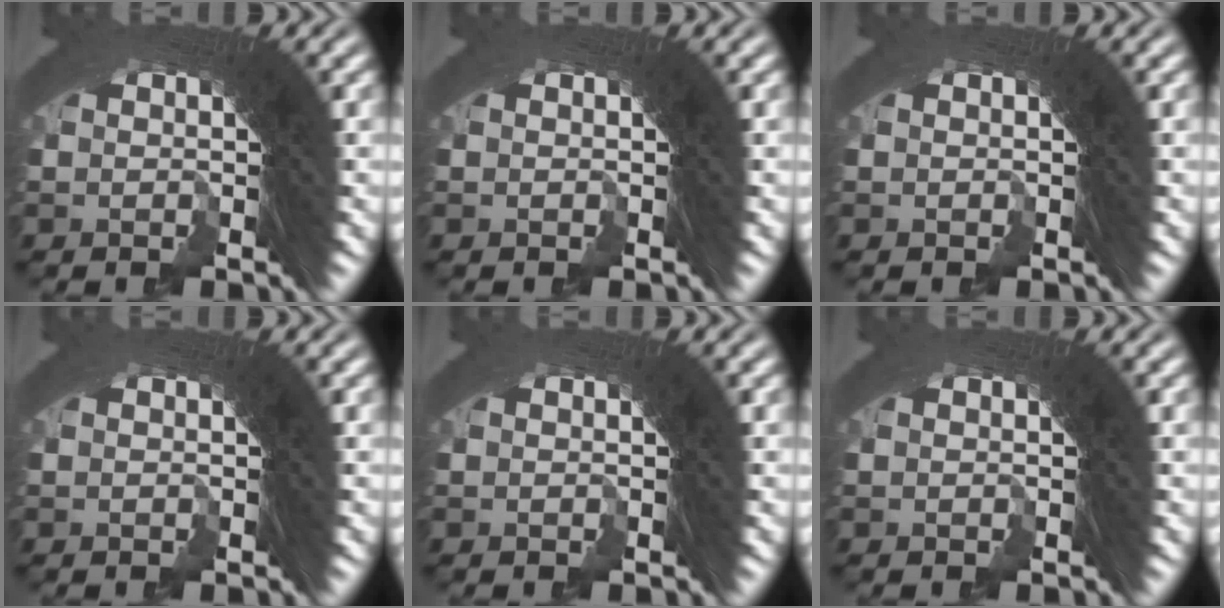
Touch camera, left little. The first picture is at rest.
{"total": 0.0}
{"total": 0.0}
{"total": 0.0}
{"total": 0.0}
{"total": 0.0}